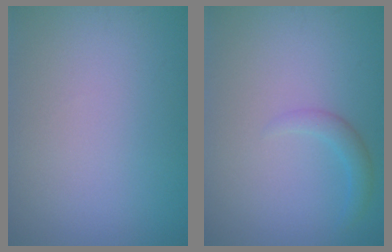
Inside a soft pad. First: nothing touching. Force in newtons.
{"total": 1.5, "press": 1.5, "slide": 0.0}